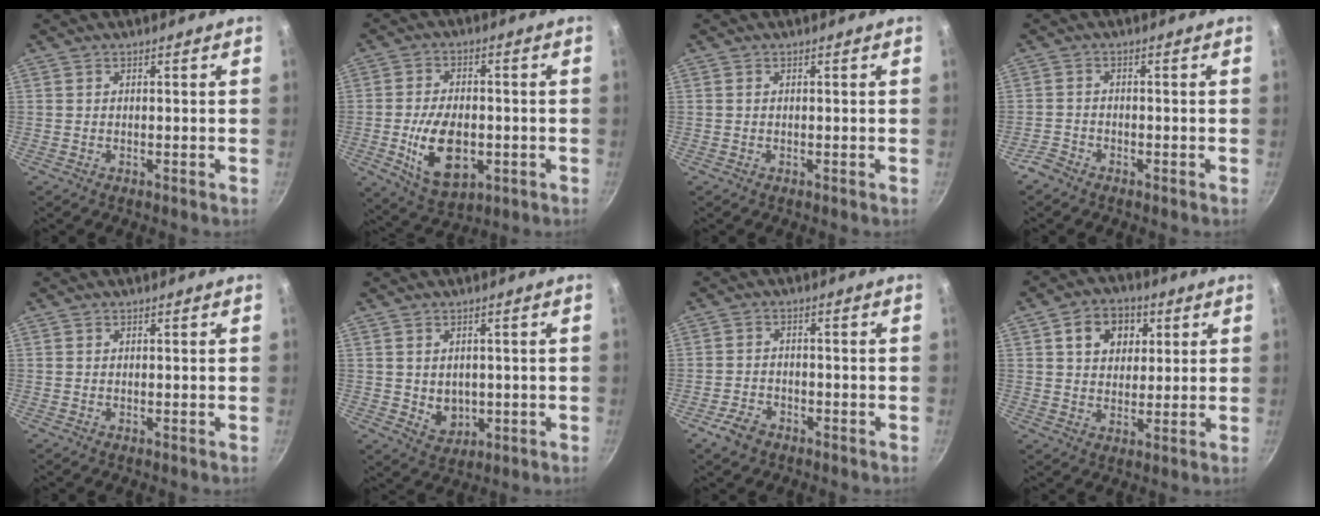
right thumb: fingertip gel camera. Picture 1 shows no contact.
{"total": 13.0, "force": [-2.8, 7.6, 10.1], "torque": [-0.164, 0.005, -0.036]}
{"total": 0.0}
{"total": 2.6, "force": [-2.1, 1.2, 0.6], "torque": [-0.017, 0.020, -0.043]}
{"total": 0.0}
{"total": 5.0, "force": [0.0, 4.1, 2.9], "torque": [-0.027, -0.008, 0.011]}
{"total": 4.4, "force": [-2.9, 2.7, 2.0], "torque": [-0.037, 0.027, -0.051]}
{"total": 8.4, "force": [3.0, 6.6, 4.3], "torque": [-0.040, 0.002, 0.042]}